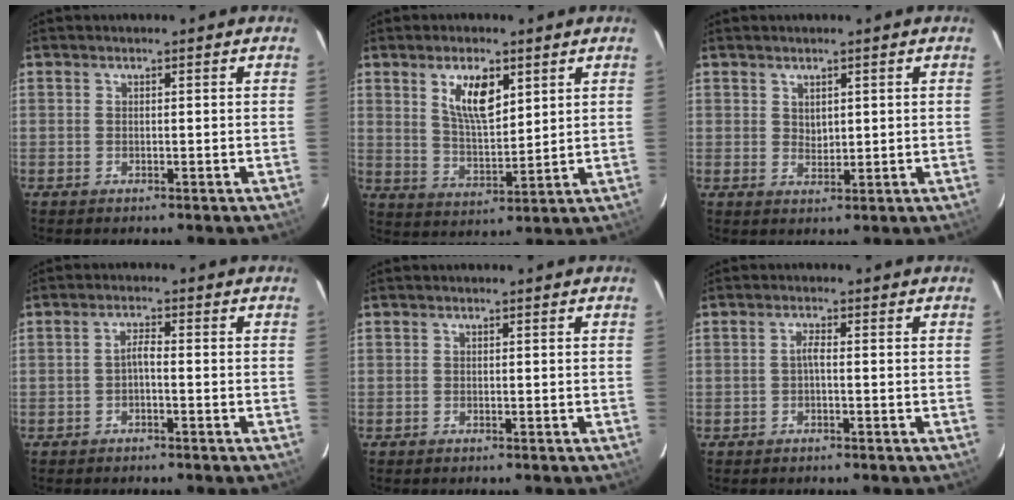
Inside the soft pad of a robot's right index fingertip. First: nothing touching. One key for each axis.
{"total": 8.7, "fx": 4.1, "fy": 3.6, "fz": 6.8, "tx": -0.119, "ty": 0.001, "tz": 0.083}
{"total": 2.0, "fx": 1.2, "fy": 1.4, "fz": 0.9, "tx": -0.011, "ty": 0.000, "tz": 0.023}
{"total": 1.8, "fx": -1.0, "fy": 0.3, "fz": 1.4, "tx": -0.028, "ty": 0.006, "tz": -0.017}
{"total": 0.0}
{"total": 1.2, "fx": -0.4, "fy": 0.1, "fz": 1.1, "tx": -0.023, "ty": 0.005, "tz": -0.009}